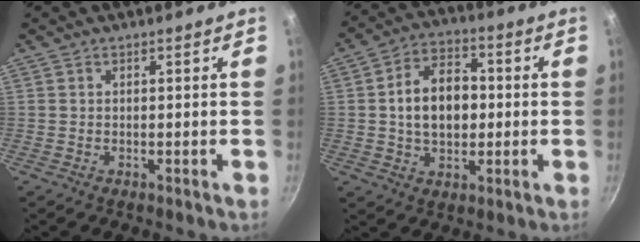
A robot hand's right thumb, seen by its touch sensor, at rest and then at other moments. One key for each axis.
{"total": 12.0, "fx": 0.2, "fy": 8.3, "fz": 8.8, "tx": -0.114, "ty": 0.020, "tz": -0.004}